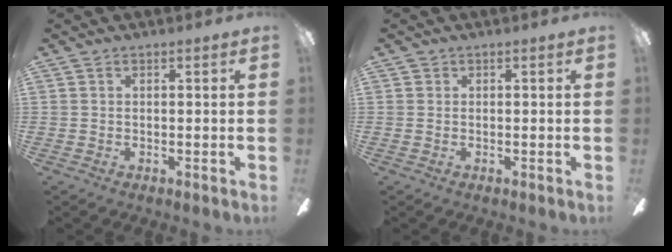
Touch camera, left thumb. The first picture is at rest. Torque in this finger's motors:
{"motor_torque": [0.00, 0.00, -0.04, 0.07, 0.00]}